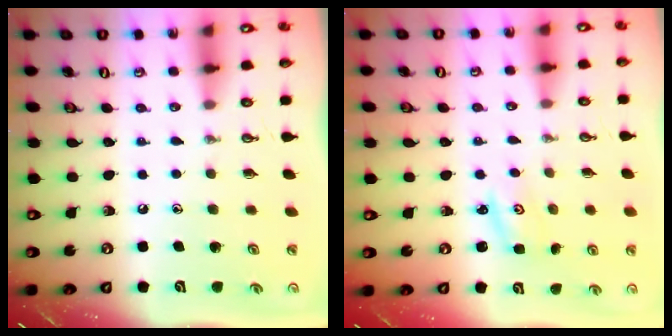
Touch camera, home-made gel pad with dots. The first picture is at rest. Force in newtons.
{"total": 2.0, "press": 2.0, "slide": 0.2}